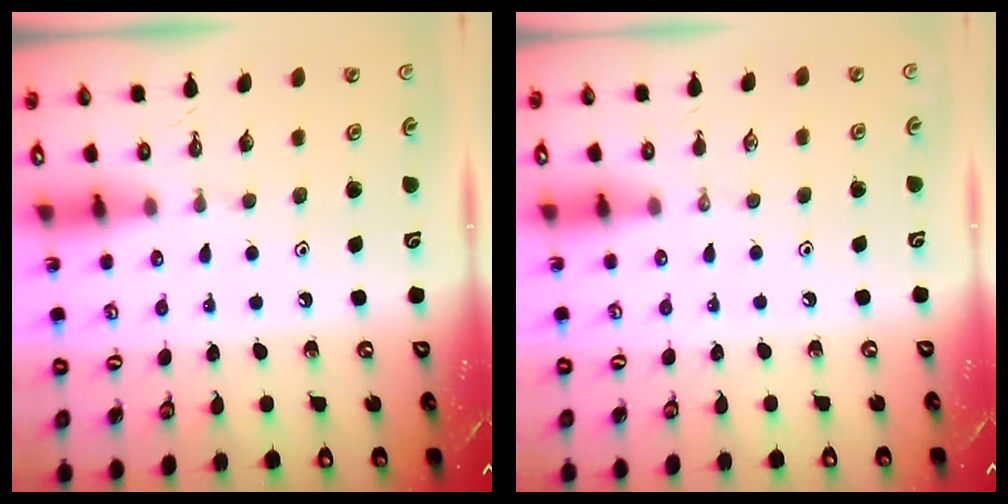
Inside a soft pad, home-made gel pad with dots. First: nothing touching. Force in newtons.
{"total": 0.0}